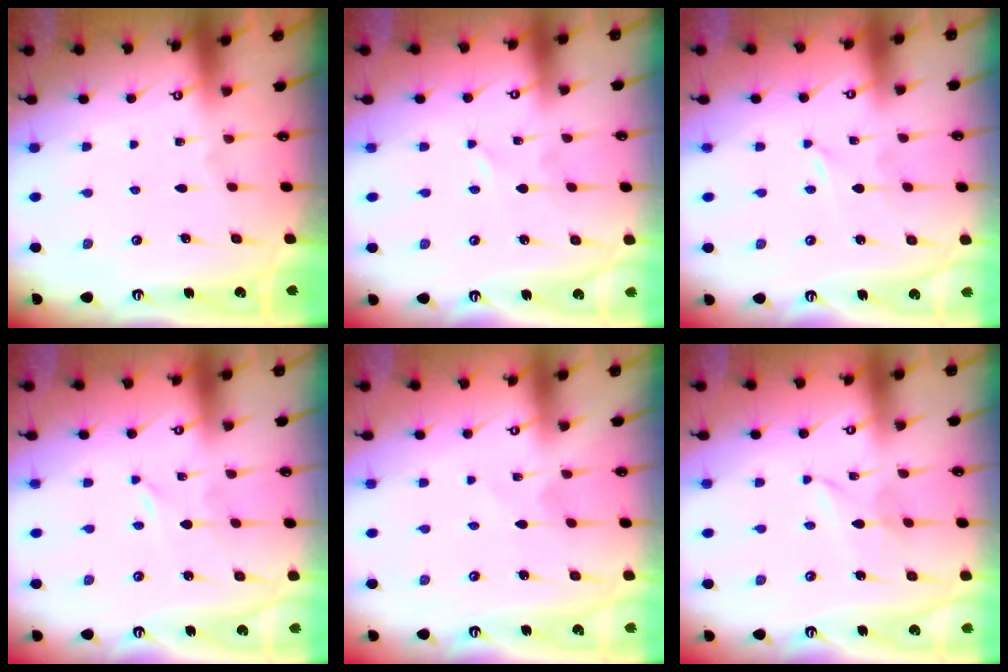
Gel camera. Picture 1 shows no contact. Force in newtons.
{"total": 0.0}
{"total": 0.0}
{"total": 0.0}
{"total": 0.7, "press": 0.7, "slide": 0.1}
{"total": 2.3, "press": 2.3, "slide": 0.3}